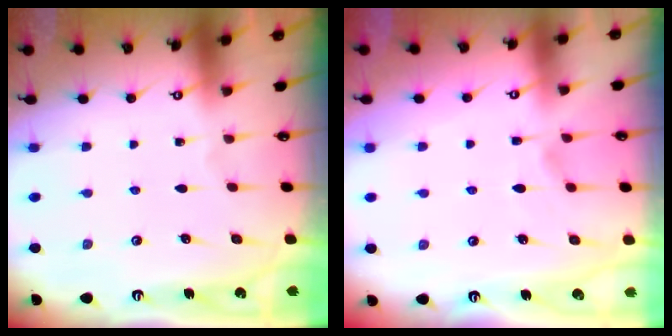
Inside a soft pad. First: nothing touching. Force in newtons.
{"total": 2.9, "press": 2.6, "slide": 1.2}